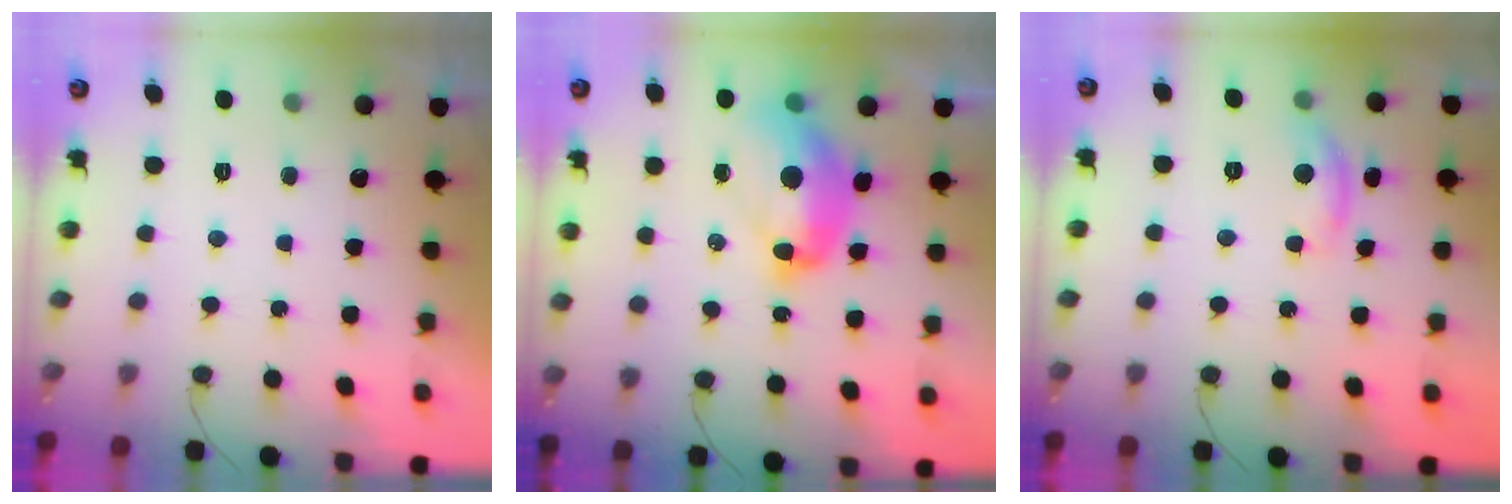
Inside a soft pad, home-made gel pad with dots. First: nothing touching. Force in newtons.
{"total": 13.3, "press": 13.2, "slide": 1.4}
{"total": 7.3, "press": 7.3, "slide": 0.1}